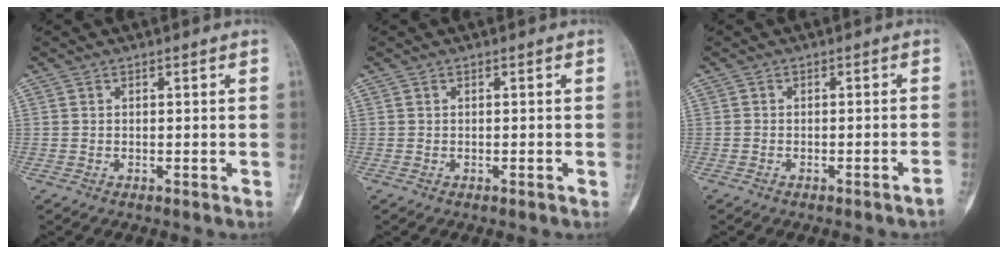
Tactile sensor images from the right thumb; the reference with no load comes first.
{"total": 0.0}
{"total": 1.5, "force": [-1.2, -0.1, 0.9], "torque": [-0.014, 0.014, -0.018]}